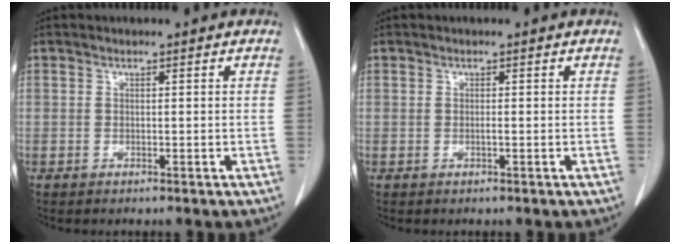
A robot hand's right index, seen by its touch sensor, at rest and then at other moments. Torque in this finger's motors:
{"motor_torque": [0.09, -0.02, 0.10, 0.01]}